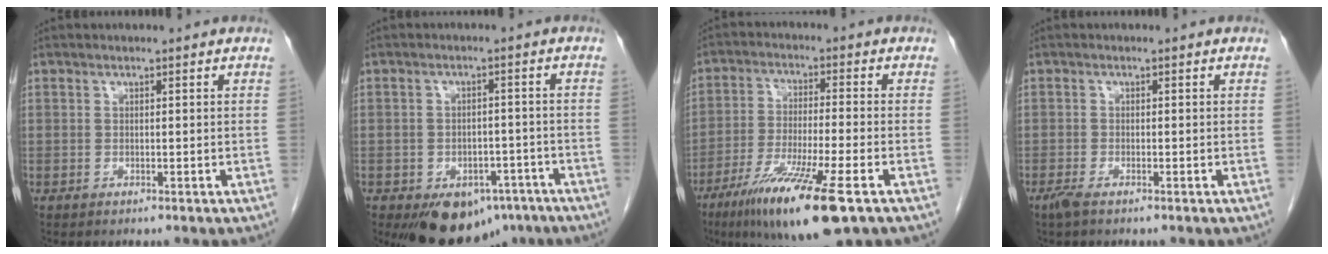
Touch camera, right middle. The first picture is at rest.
{"total": 11.2, "force": [-7.2, 6.7, 5.4], "torque": [-0.072, 0.009, -0.100]}
{"total": 14.5, "force": [-8.2, 0.8, 12.0], "torque": [-0.222, -0.040, -0.140]}
{"total": 1.7, "force": [-1.2, 0.3, 1.2], "torque": [-0.028, -0.004, -0.024]}